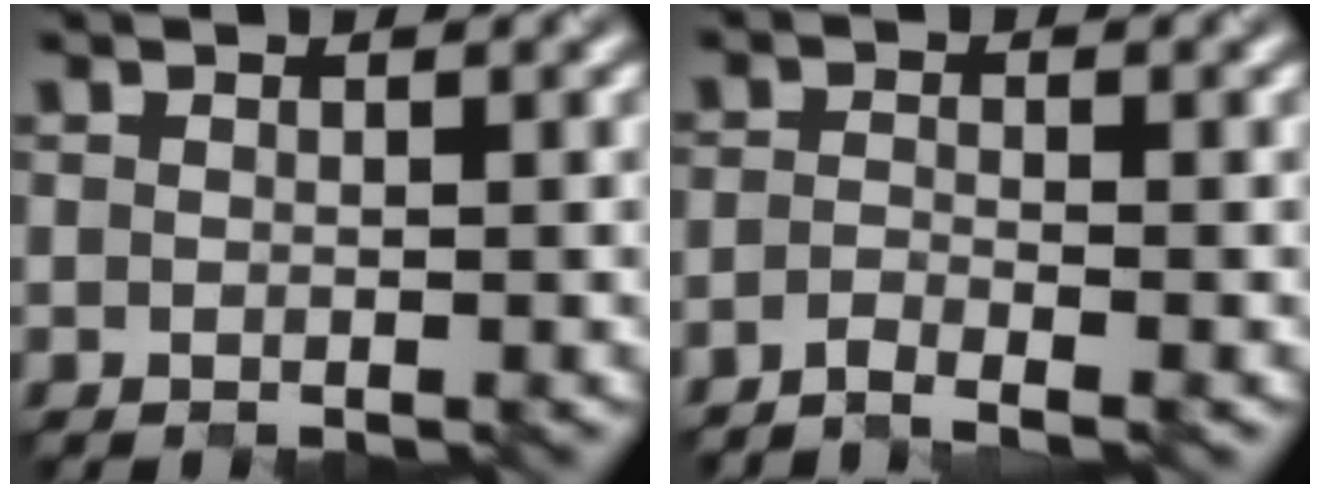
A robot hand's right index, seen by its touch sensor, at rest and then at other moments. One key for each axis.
{"total": 2.1, "fx": -1.7, "fy": 0.3, "fz": 1.1, "tx": -0.018, "ty": -0.010, "tz": -0.044}